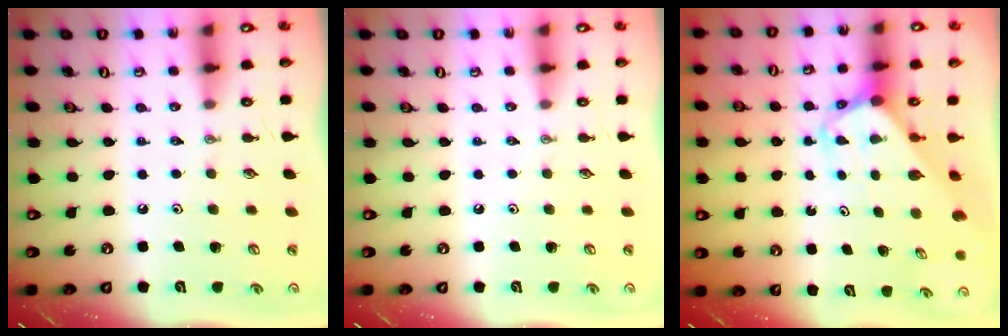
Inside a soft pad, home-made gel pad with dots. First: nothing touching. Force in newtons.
{"total": 0.0}
{"total": 2.7, "press": 2.7, "slide": 0.1}